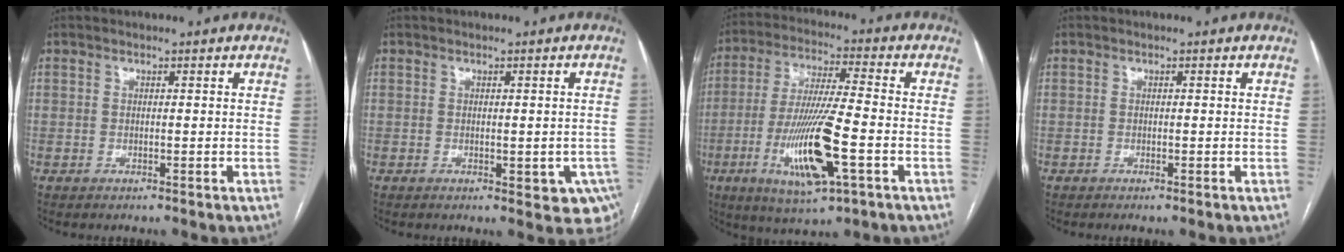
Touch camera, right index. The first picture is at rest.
{"total": 6.6, "force": [-2.2, 3.4, 5.2], "torque": [-0.038, 0.003, -0.022]}
{"total": 15.2, "force": [-4.9, 1.6, 14.3], "torque": [-0.284, -0.021, -0.085]}
{"total": 0.5, "force": [-0.3, 0.0, 0.5], "torque": [-0.011, 0.000, -0.004]}